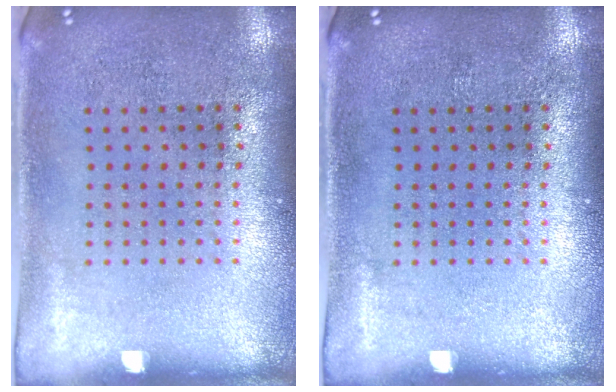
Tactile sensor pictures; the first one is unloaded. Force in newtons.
{"total": 0.0}